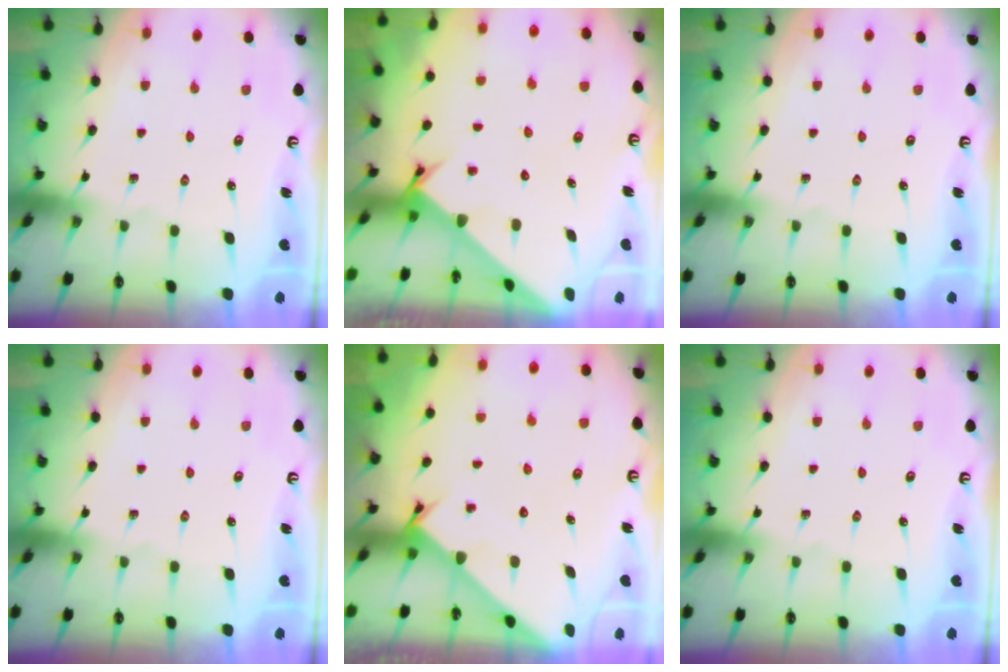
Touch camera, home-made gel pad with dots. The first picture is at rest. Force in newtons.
{"total": 2.3, "press": 2.3, "slide": 0.2}
{"total": 0.0}
{"total": 0.0}
{"total": 2.4, "press": 2.4, "slide": 0.3}
{"total": 0.0}